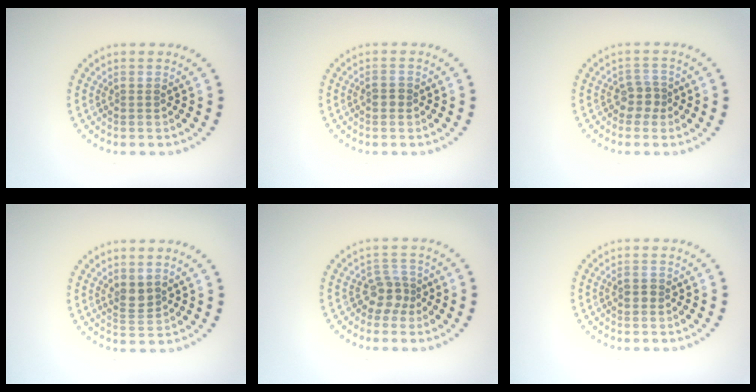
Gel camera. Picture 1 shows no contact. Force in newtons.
{"total": 1.2, "press": 1.1, "slide": 0.2}
{"total": 1.8, "press": 1.4, "slide": 1.2}
{"total": 2.0, "press": 1.8, "slide": 0.9}
{"total": 2.4, "press": 1.9, "slide": 1.6}
{"total": 1.2, "press": 1.1, "slide": 0.2}